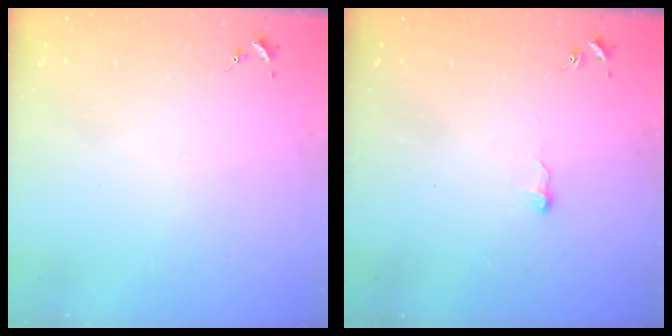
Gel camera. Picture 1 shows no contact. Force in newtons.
{"total": 4.1, "press": 4.1, "slide": 0.5}